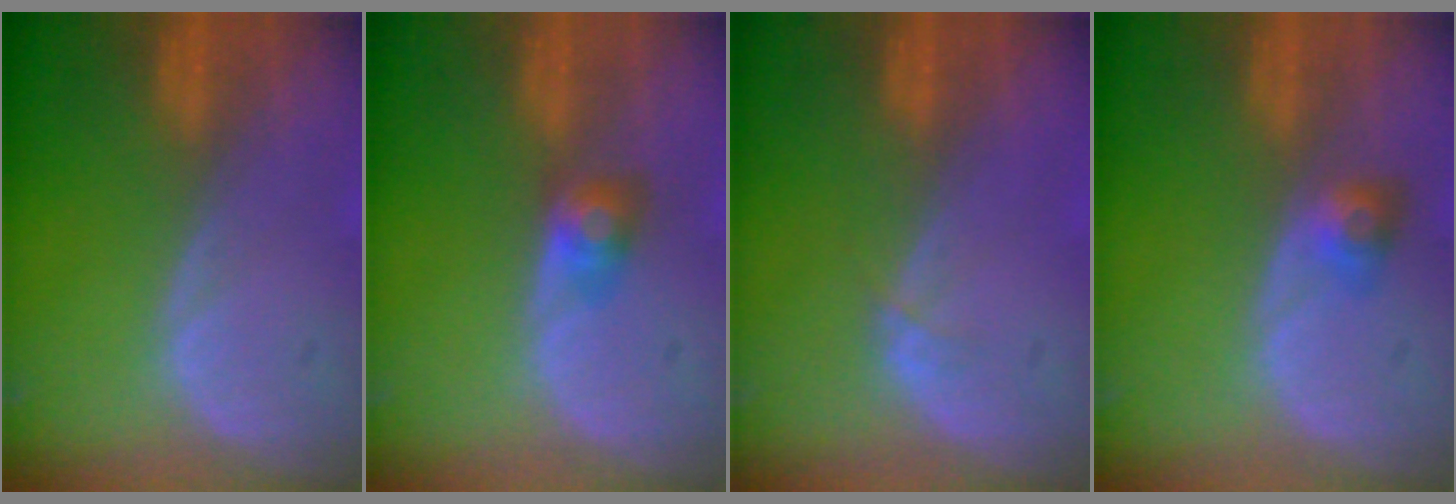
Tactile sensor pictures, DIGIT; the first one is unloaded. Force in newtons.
{"total": 2.9, "press": 2.8, "slide": 0.1}
{"total": 1.2, "press": 0.9, "slide": 0.7}
{"total": 3.0, "press": 2.7, "slide": 1.3}